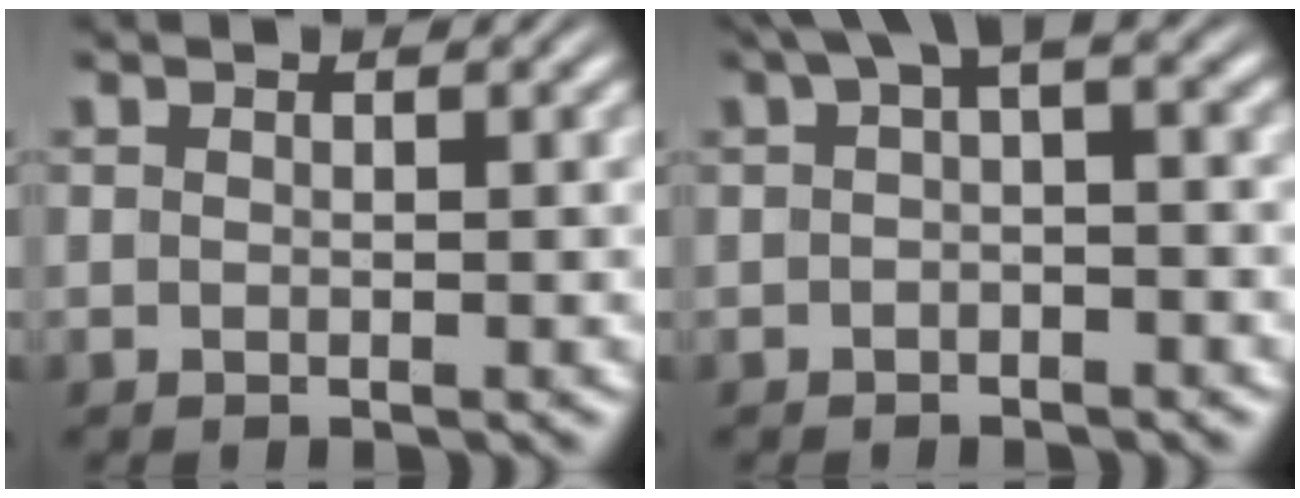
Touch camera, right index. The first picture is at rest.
{"total": 2.7, "force": [1.0, 1.0, 2.3], "torque": [-0.045, 0.008, 0.014]}